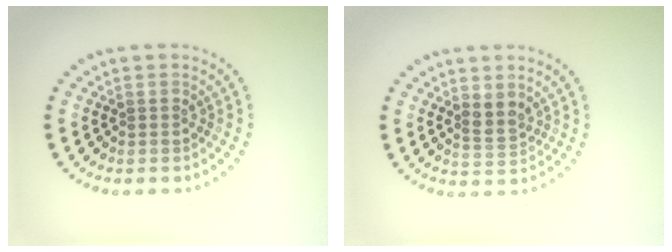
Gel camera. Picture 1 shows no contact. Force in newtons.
{"total": 1.8, "press": 1.6, "slide": 1.0}